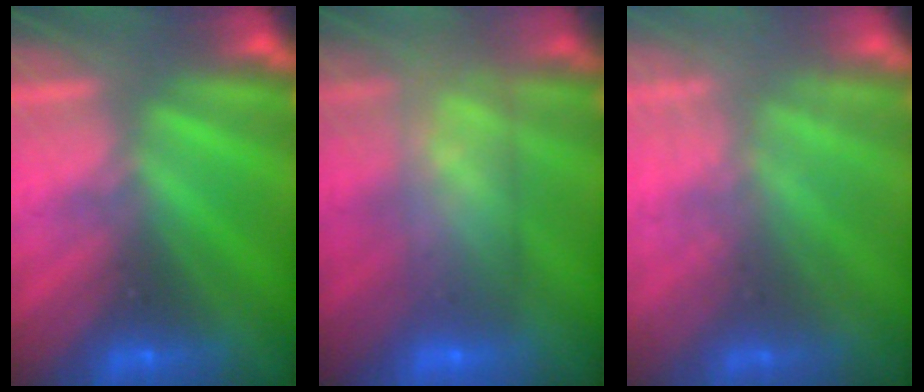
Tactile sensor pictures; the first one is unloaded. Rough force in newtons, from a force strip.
{"total": 5.9}
{"total": 2.1}